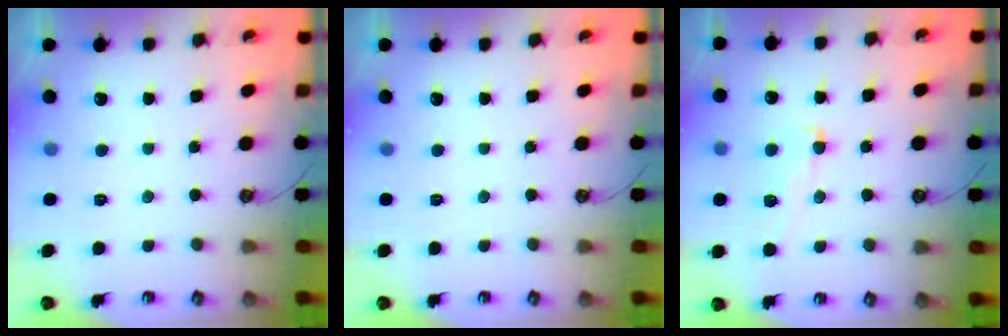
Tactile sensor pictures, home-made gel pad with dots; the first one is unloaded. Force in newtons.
{"total": 0.0}
{"total": 5.0, "press": 4.9, "slide": 1.2}